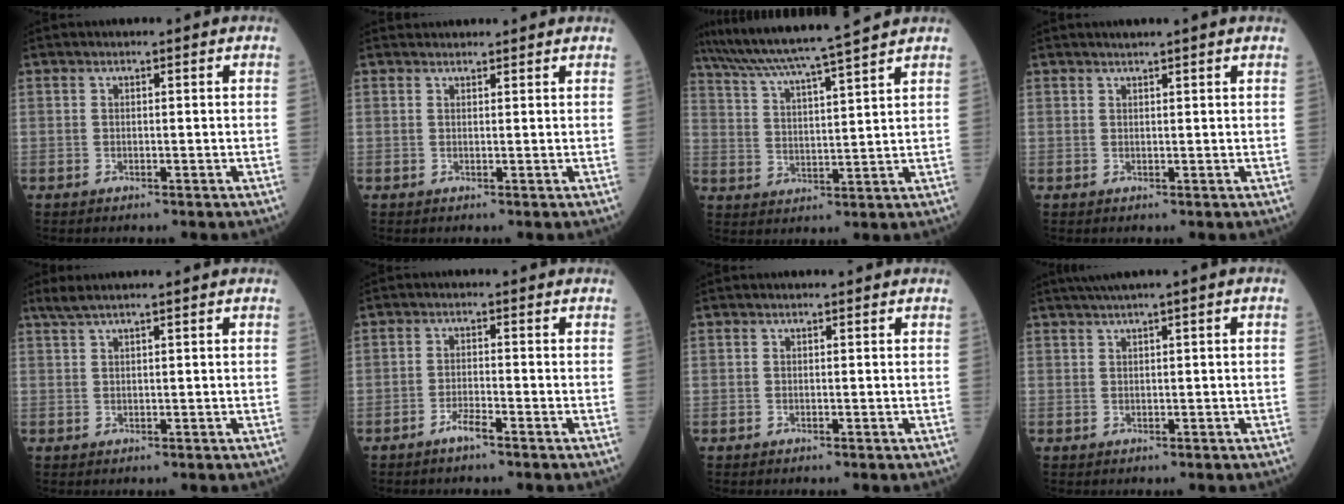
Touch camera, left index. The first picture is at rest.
{"total": 3.6, "force": [3.5, 0.7, 0.5], "torque": [-0.008, 0.028, 0.045]}
{"total": 14.6, "force": [12.7, -1.1, 7.1], "torque": [-0.131, 0.015, 0.202]}
{"total": 2.3, "force": [1.9, -0.4, 1.1], "torque": [-0.014, 0.014, 0.032]}
{"total": 2.5, "force": [2.0, -0.4, 1.4], "torque": [-0.030, 0.017, 0.044]}
{"total": 2.2, "force": [-1.8, 0.1, 1.3], "torque": [-0.030, -0.003, -0.035]}
{"total": 0.0}
{"total": 3.0, "force": [1.6, -0.4, 2.4], "torque": [-0.049, 0.013, 0.035]}